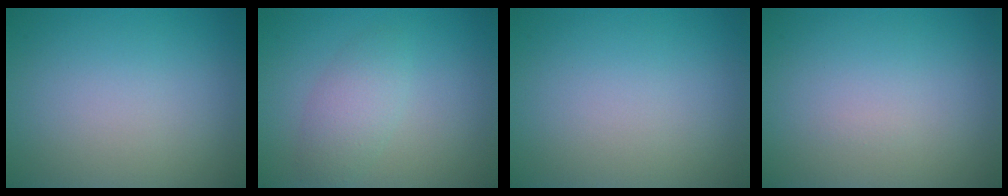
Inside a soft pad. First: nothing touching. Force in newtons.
{"total": 2.6, "press": 2.6, "slide": 0.1}
{"total": 0.0}
{"total": 0.0}